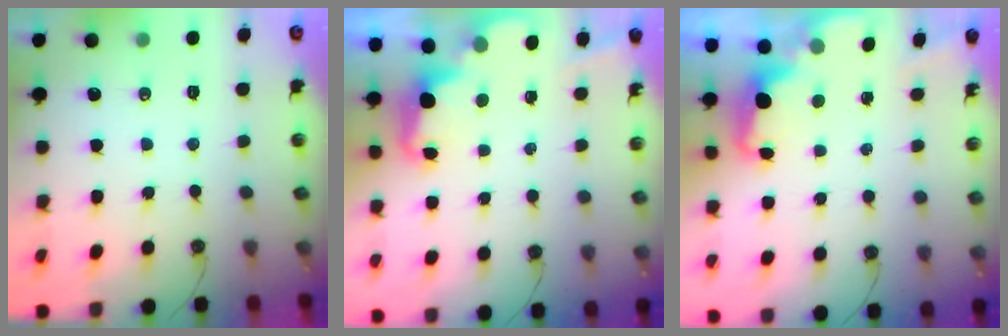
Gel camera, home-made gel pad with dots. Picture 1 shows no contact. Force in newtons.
{"total": 2.5, "press": 2.4, "slide": 0.5}
{"total": 2.4, "press": 2.3, "slide": 0.5}